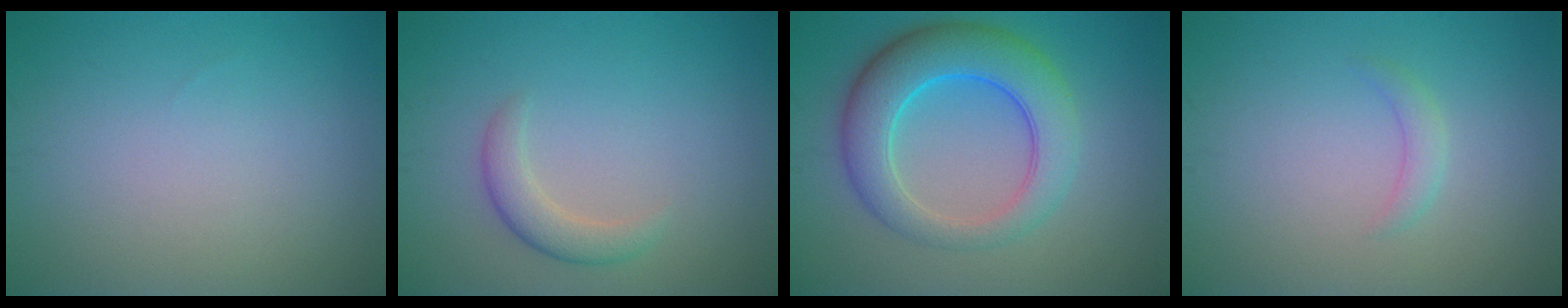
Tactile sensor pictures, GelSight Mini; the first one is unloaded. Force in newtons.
{"total": 2.3, "press": 2.3, "slide": 0.2}
{"total": 7.4, "press": 7.4, "slide": 0.1}
{"total": 1.2, "press": 1.2, "slide": 0.1}